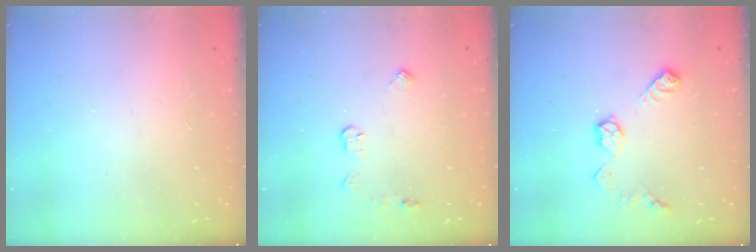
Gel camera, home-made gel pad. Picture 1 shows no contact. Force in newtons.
{"total": 4.3, "press": 4.3, "slide": 0.6}
{"total": 9.9, "press": 9.9, "slide": 0.4}